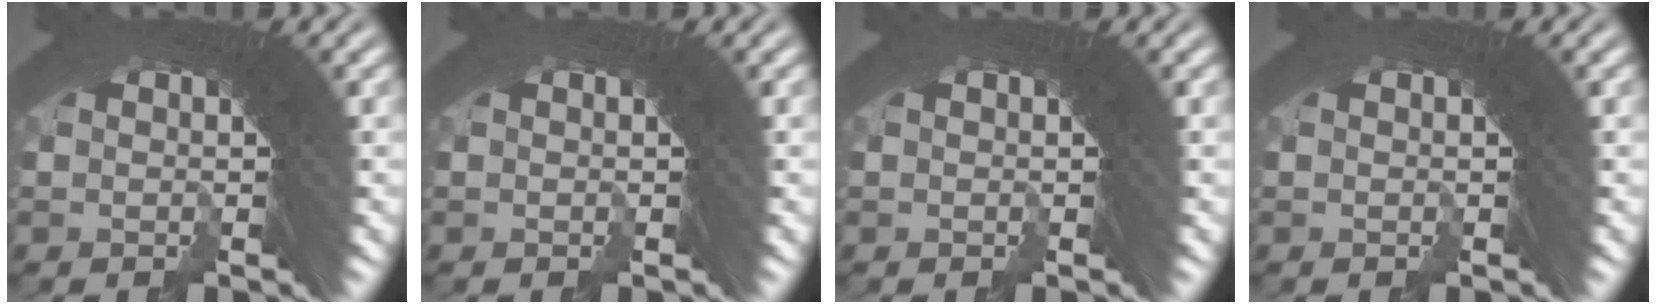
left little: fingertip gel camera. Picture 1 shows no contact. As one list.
[{"total": 0.0}, {"total": 0.0}, {"total": 0.0}]